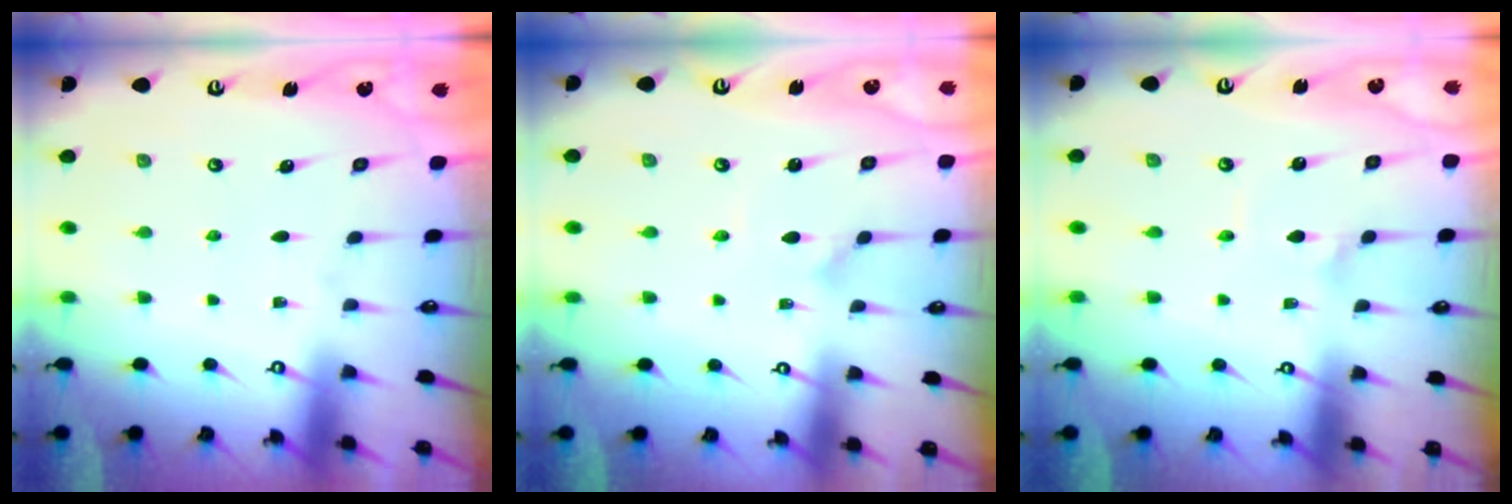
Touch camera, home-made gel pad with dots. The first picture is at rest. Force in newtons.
{"total": 1.3, "press": 1.3, "slide": 0.0}
{"total": 1.4, "press": 1.4, "slide": 0.1}